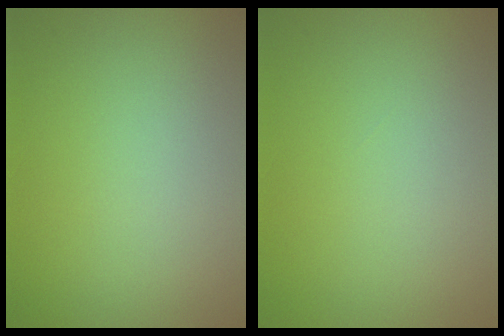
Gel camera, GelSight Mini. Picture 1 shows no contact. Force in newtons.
{"total": 0.0}